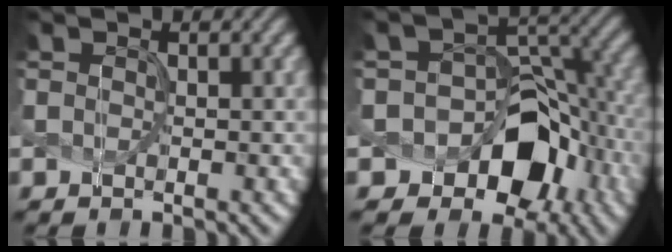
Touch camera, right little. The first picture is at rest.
{"total": 10.0, "force": [-4.5, 7.1, 5.5], "torque": [-0.053, 0.017, -0.073]}